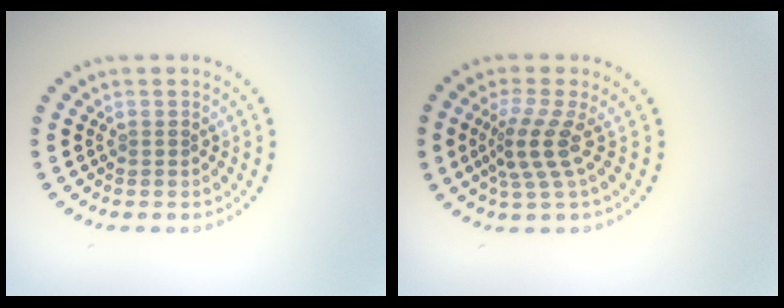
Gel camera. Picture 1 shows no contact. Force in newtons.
{"total": 3.3, "press": 2.3, "slide": 2.4}